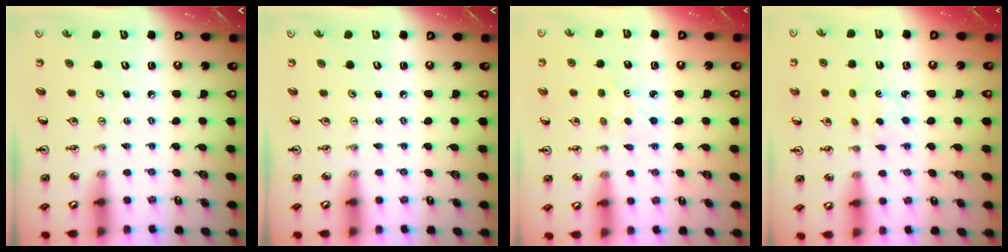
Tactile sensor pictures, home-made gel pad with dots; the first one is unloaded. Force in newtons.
{"total": 0.0}
{"total": 2.2, "press": 2.2, "slide": 0.4}
{"total": 1.9, "press": 1.9, "slide": 0.4}